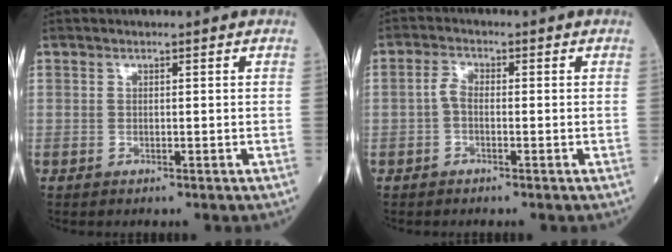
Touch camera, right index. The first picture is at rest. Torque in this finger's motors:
{"motor_torque": [0.09, -0.08, 0.05, 0.04]}